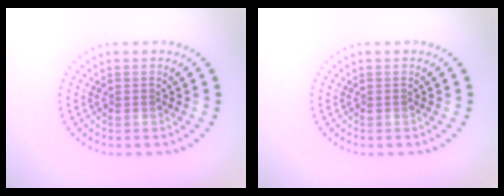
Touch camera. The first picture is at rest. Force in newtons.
{"total": 0.0}